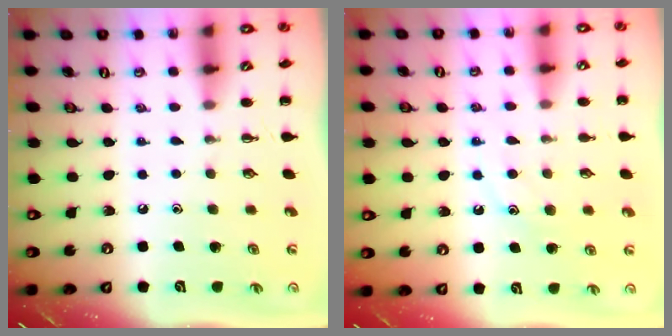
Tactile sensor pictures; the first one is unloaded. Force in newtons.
{"total": 11.2, "press": 11.1, "slide": 1.0}